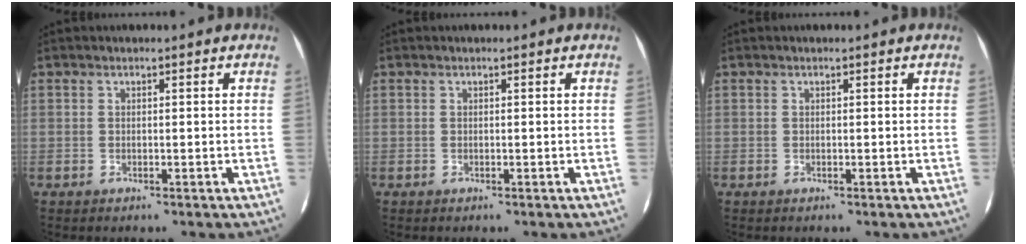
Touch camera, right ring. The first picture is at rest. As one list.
[{"total": 0.0}, {"total": 0.0}]